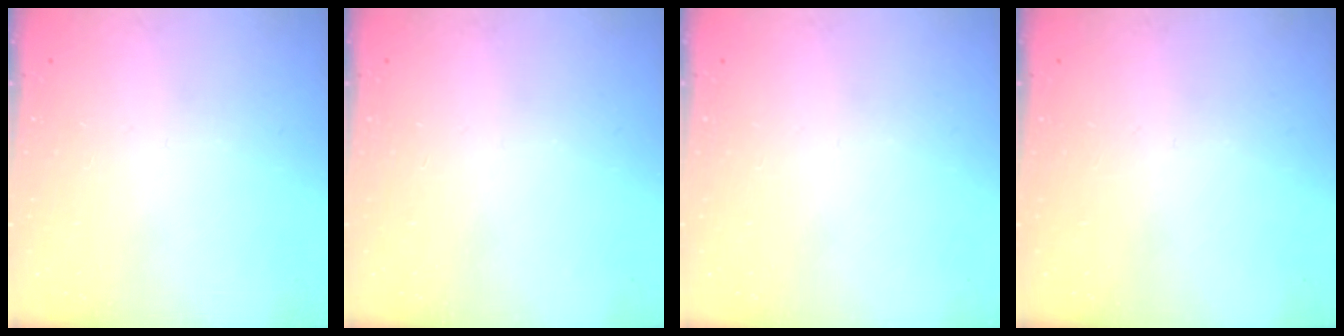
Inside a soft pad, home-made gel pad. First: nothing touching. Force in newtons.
{"total": 0.0}
{"total": 0.0}
{"total": 0.0}